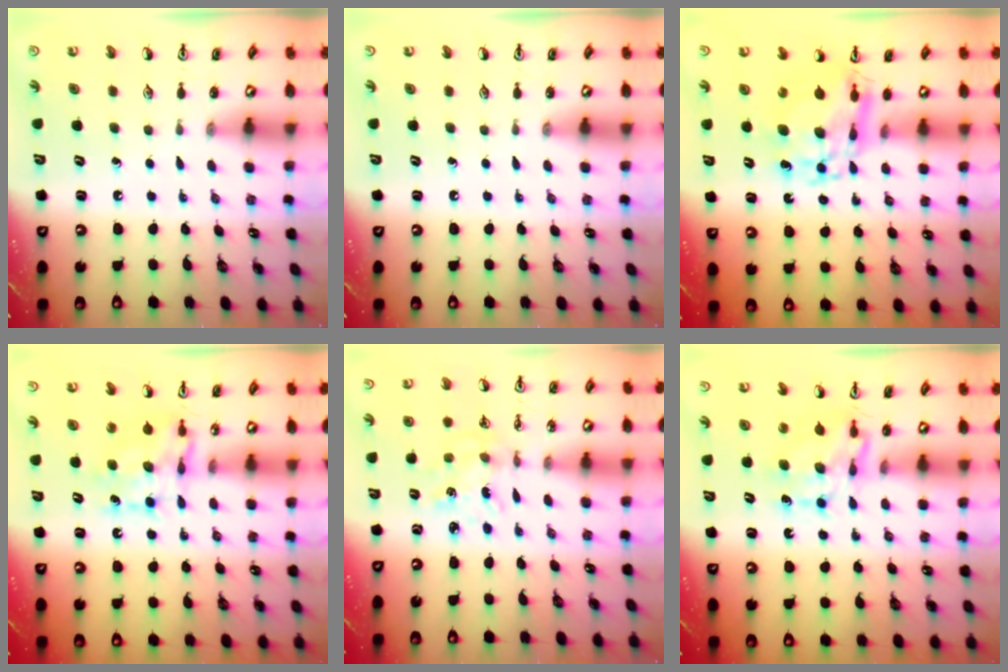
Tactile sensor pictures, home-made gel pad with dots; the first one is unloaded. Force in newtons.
{"total": 0.0}
{"total": 10.9, "press": 10.9, "slide": 1.1}
{"total": 8.0, "press": 8.0, "slide": 0.3}
{"total": 1.8, "press": 1.8, "slide": 0.1}
{"total": 7.2, "press": 7.1, "slide": 0.6}